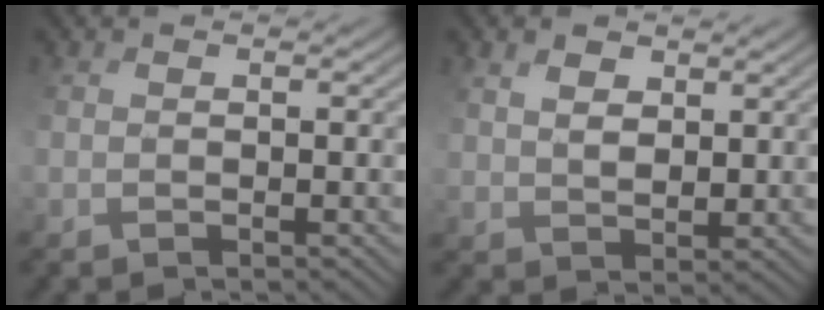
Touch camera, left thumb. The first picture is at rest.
{"total": 4.2, "force": [3.7, 1.7, 1.3], "torque": [-0.036, 0.004, 0.072]}